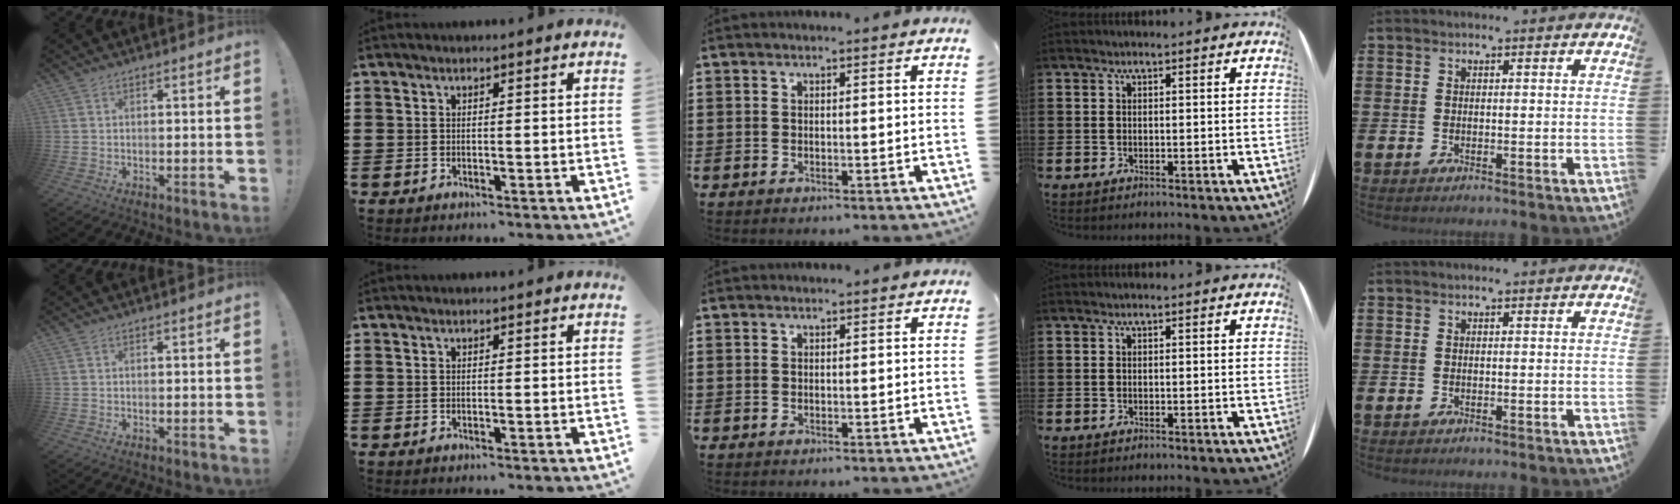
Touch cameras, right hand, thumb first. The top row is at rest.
{}